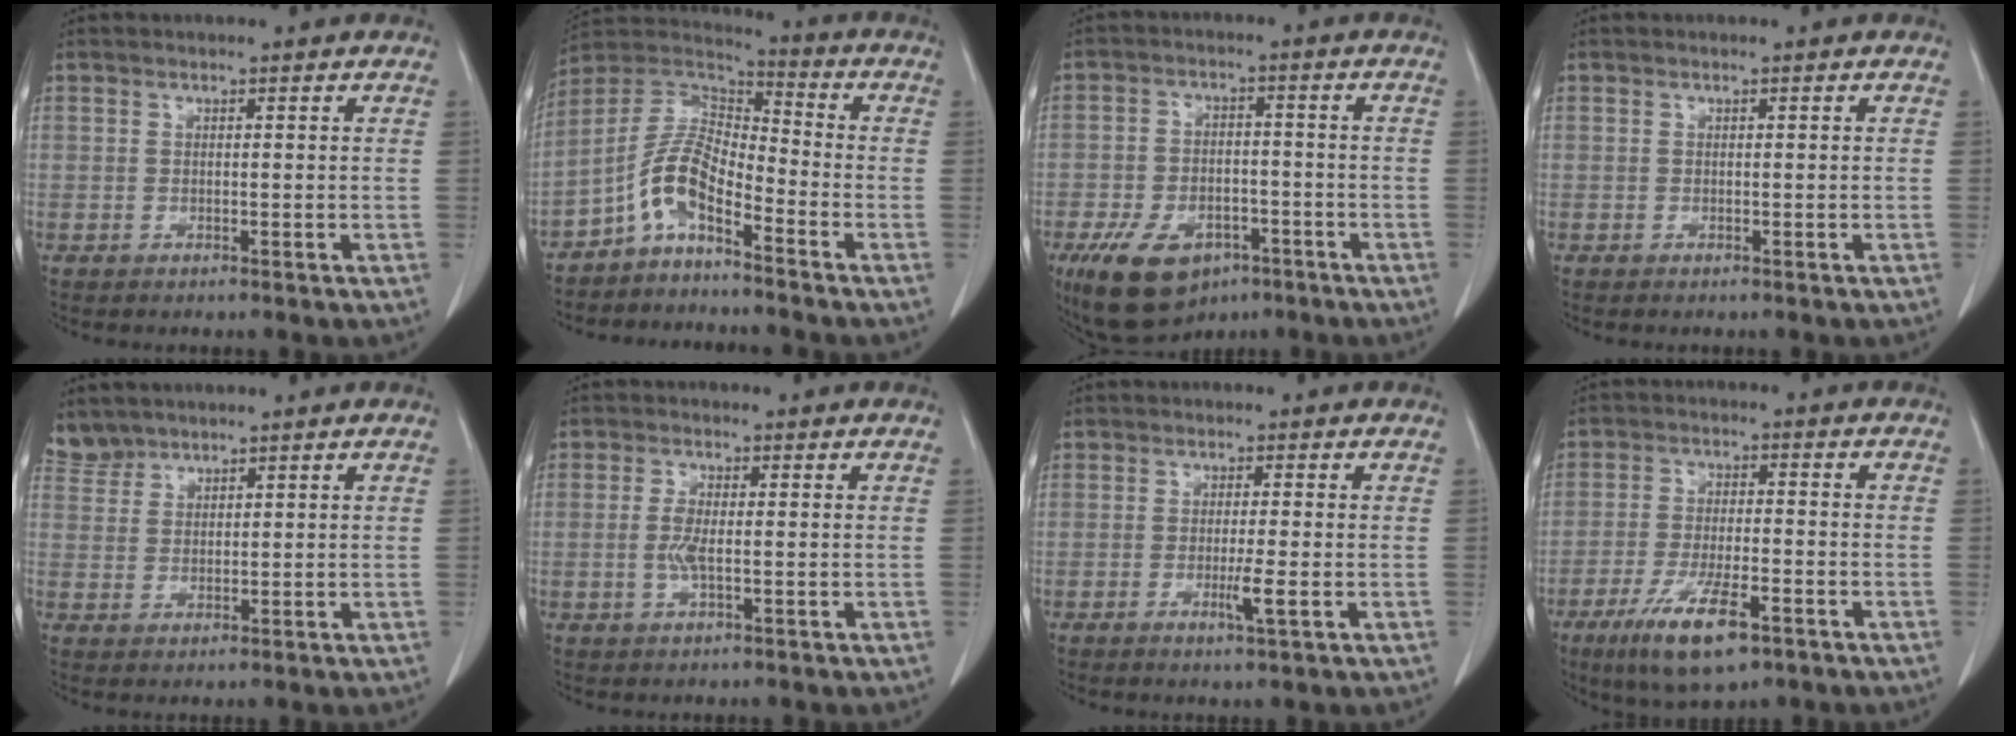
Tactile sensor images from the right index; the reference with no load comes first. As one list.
[{"total": 8.2, "force": [-4.9, 2.5, 6.1], "torque": [-0.132, 0.027, -0.100]}, {"total": 11.8, "force": [-7.0, 6.5, 6.9], "torque": [-0.127, 0.000, -0.107]}, {"total": 0.0}, {"total": 3.3, "force": [3.1, 0.9, -0.2], "torque": [0.000, 0.012, 0.068]}, {"total": 2.8, "force": [-0.3, 0.7, 2.7], "torque": [-0.065, -0.002, -0.006]}, {"total": 2.9, "force": [-0.9, -0.2, 2.8], "torque": [-0.050, -0.006, -0.013]}, {"total": 10.4, "force": [-5.9, 2.2, 8.3], "torque": [-0.160, -0.021, -0.095]}]